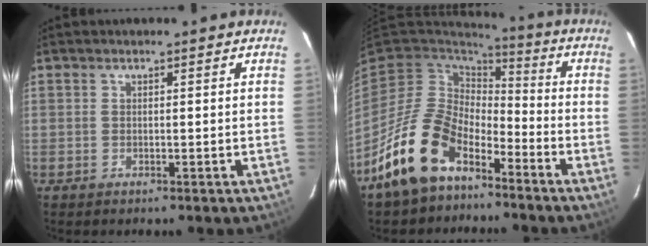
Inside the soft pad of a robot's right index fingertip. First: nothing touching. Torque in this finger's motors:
{"motor_torque": [0.77, -0.74, 1.05, 0.21]}